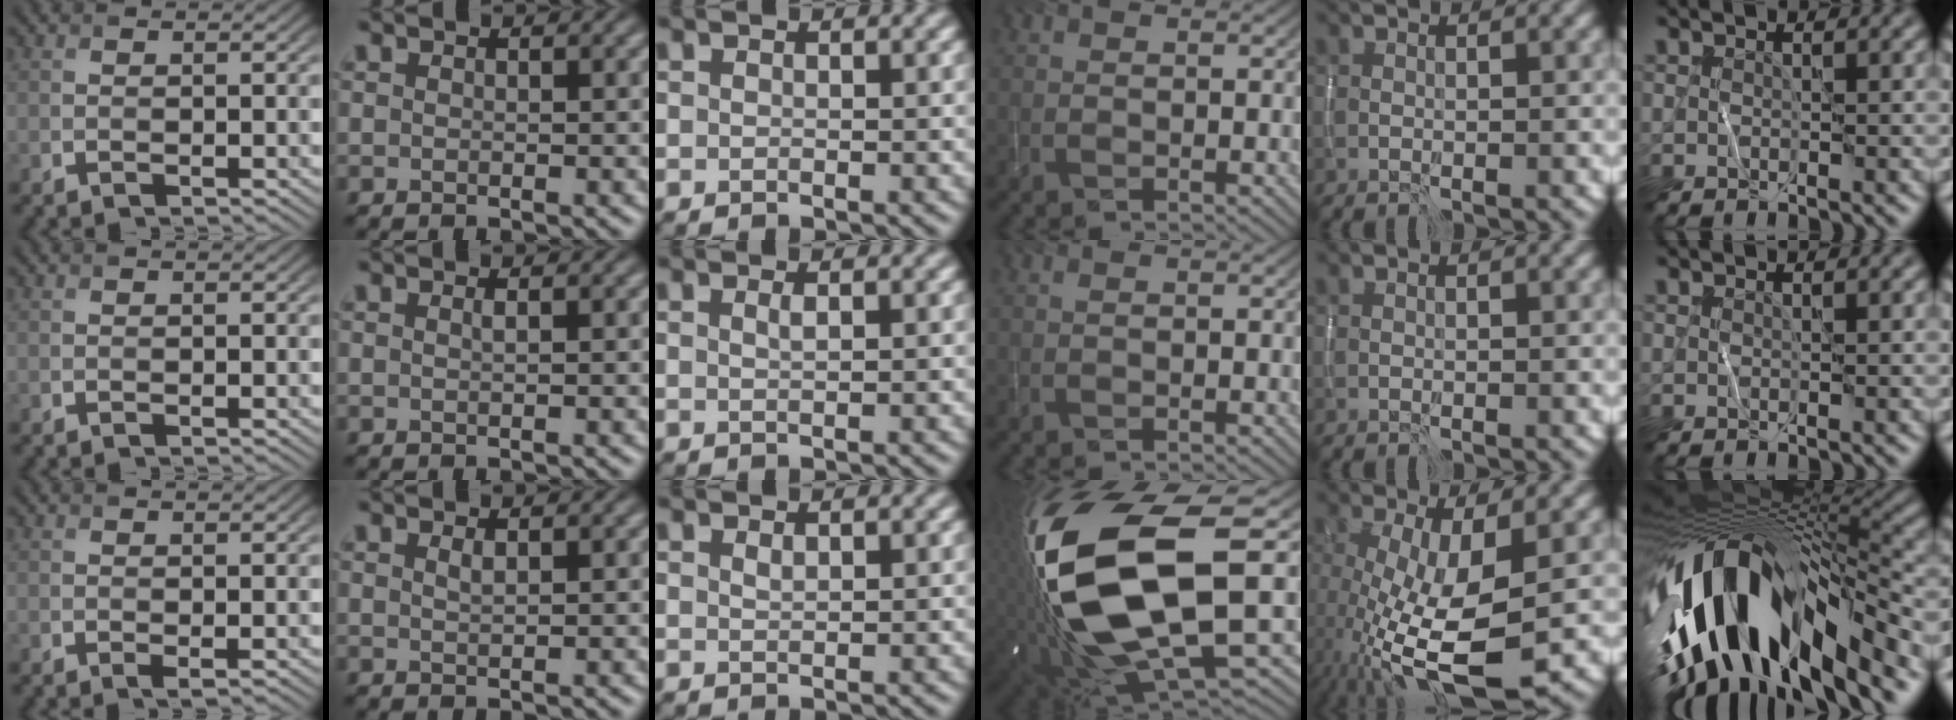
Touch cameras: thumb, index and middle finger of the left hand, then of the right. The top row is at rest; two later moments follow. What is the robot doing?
{"motion": "wipe", "object": "whiteboard"}